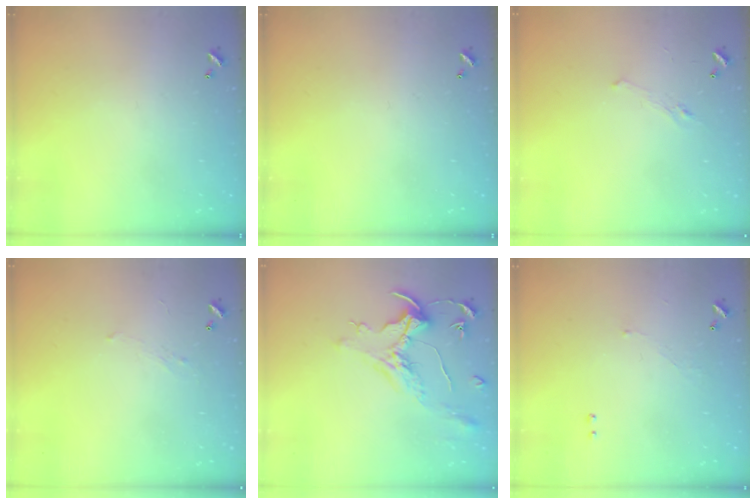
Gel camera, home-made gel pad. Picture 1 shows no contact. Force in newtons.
{"total": 0.0}
{"total": 0.8, "press": 0.1, "slide": 0.8}
{"total": 1.0, "press": 0.8, "slide": 0.5}
{"total": 1.6, "press": 1.4, "slide": 0.7}
{"total": 1.3, "press": 1.2, "slide": 0.5}